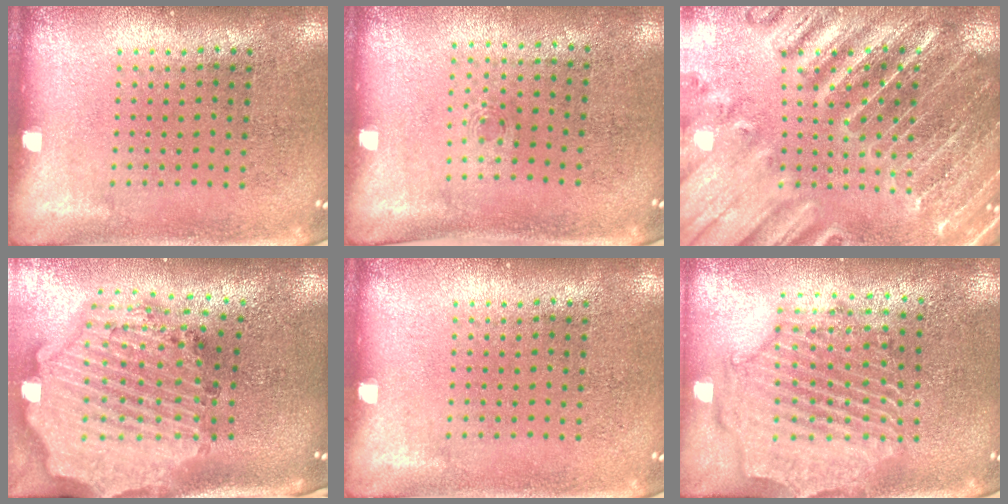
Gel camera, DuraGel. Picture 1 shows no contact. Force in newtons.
{"total": 0.5, "press": 0.3, "slide": 0.4}
{"total": 3.6, "press": 3.5, "slide": 1.0}
{"total": 4.1, "press": 3.3, "slide": 2.4}
{"total": 0.0}
{"total": 2.2, "press": 2.1, "slide": 0.8}